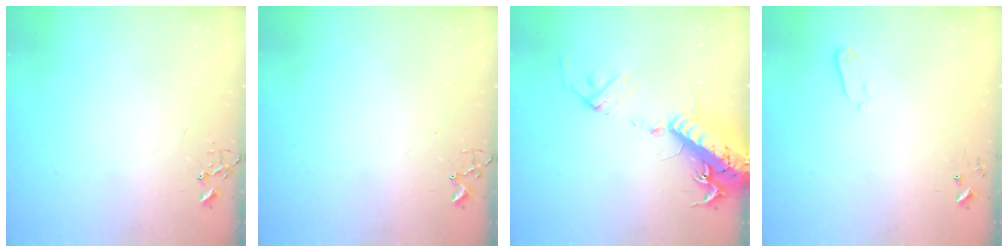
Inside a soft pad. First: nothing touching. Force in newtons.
{"total": 1.8, "press": 1.8, "slide": 0.2}
{"total": 20.6, "press": 20.2, "slide": 4.3}
{"total": 2.4, "press": 2.3, "slide": 0.4}